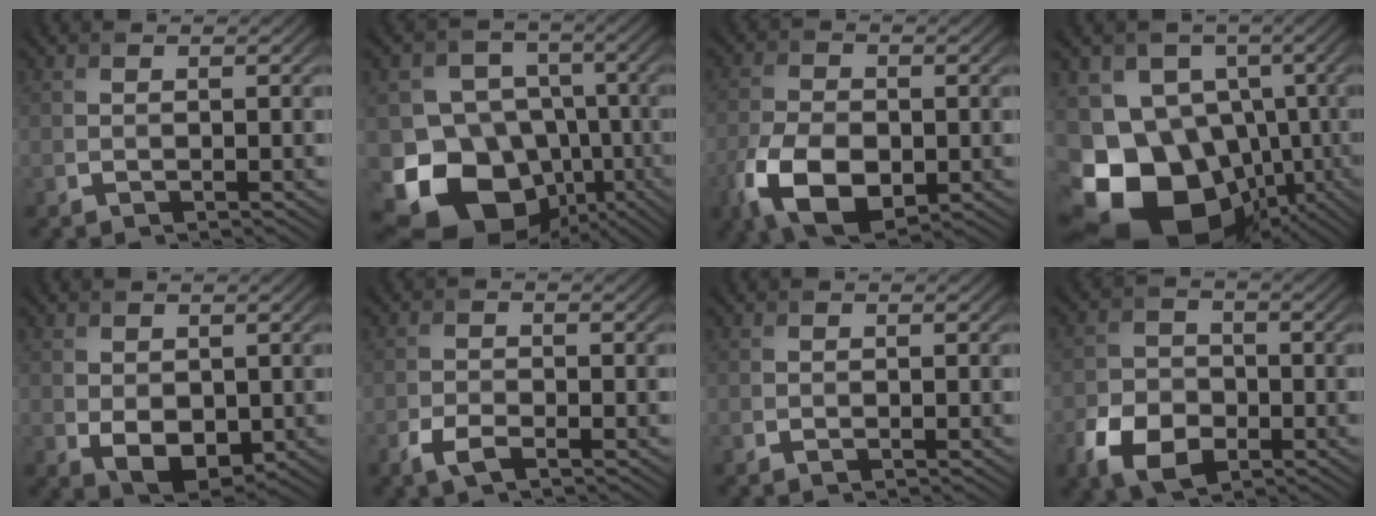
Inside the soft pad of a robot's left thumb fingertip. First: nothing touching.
{"total": 15.9, "force": [-6.4, 12.9, 6.9], "torque": [-0.151, -0.021, -0.109]}
{"total": 10.1, "force": [-3.7, 5.8, 7.3], "torque": [-0.168, -0.018, -0.074]}
{"total": 18.4, "force": [-6.9, 13.9, 9.8], "torque": [-0.203, -0.013, -0.109]}
{"total": 4.6, "force": [-0.3, 3.1, 3.4], "torque": [-0.069, -0.016, 0.001]}
{"total": 2.8, "force": [-1.7, 1.2, 1.9], "torque": [-0.045, -0.003, -0.038]}
{"total": 0.0}
{"total": 7.3, "force": [-3.4, 5.0, 4.1], "torque": [-0.092, -0.014, -0.068]}